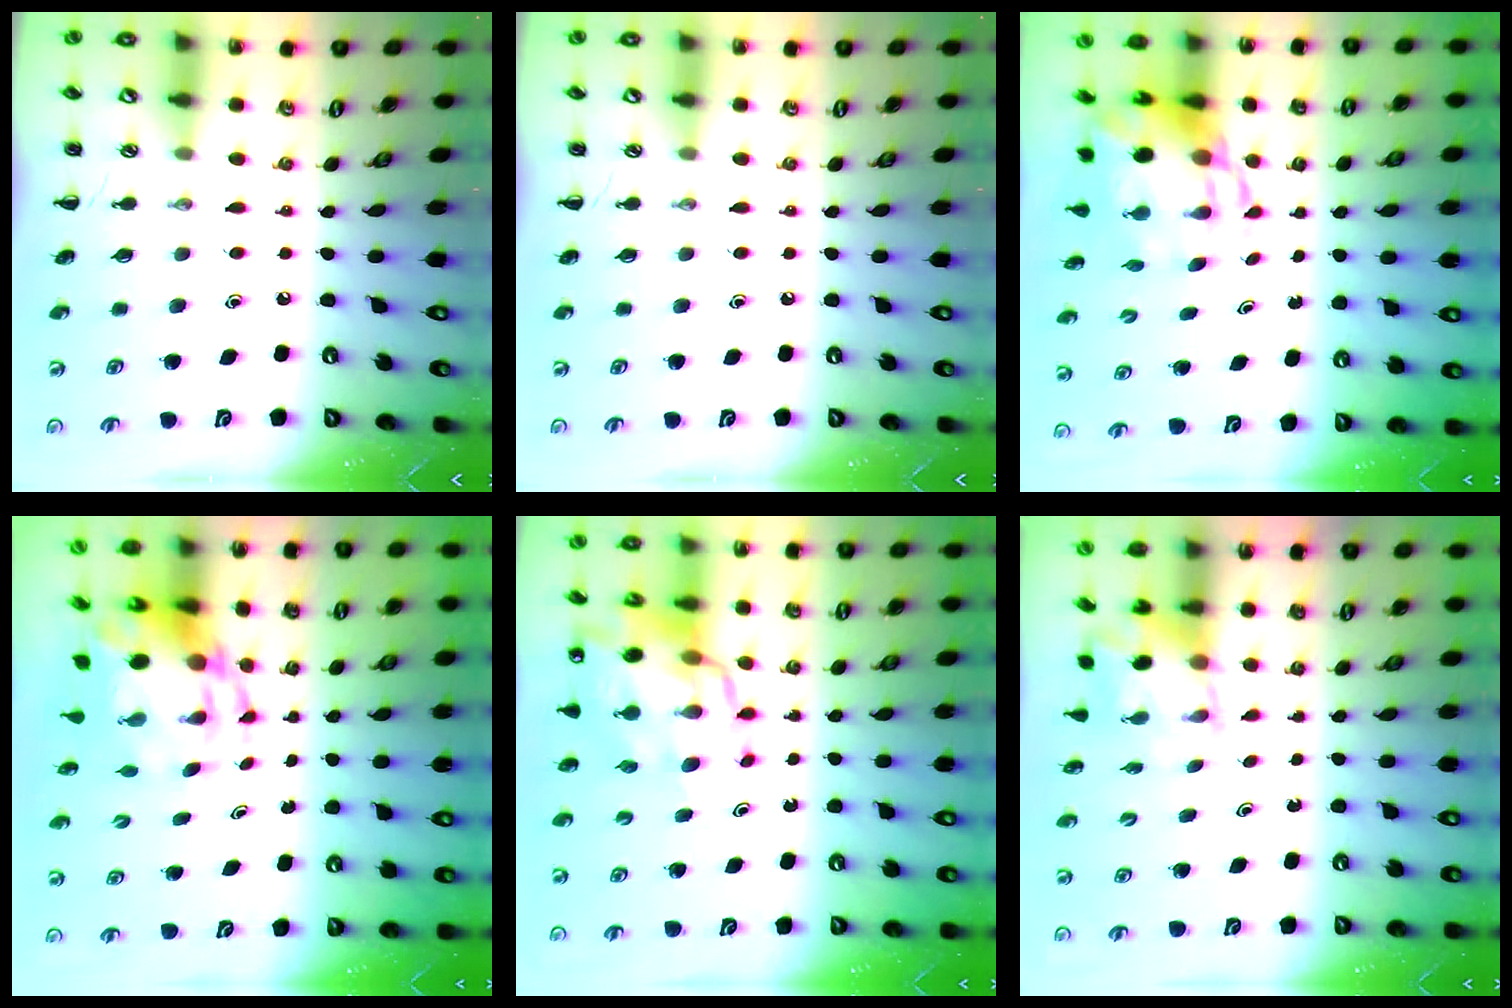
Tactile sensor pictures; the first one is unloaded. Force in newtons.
{"total": 0.0}
{"total": 6.3, "press": 6.1, "slide": 1.7}
{"total": 6.2, "press": 6.0, "slide": 1.8}
{"total": 15.9, "press": 15.3, "slide": 4.4}
{"total": 2.7, "press": 2.5, "slide": 0.9}